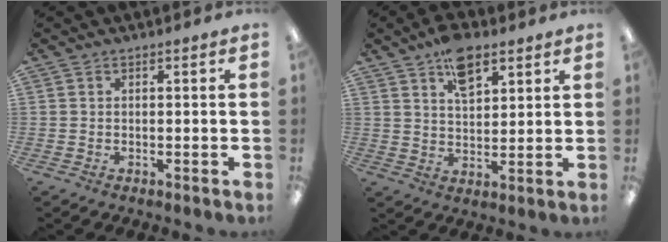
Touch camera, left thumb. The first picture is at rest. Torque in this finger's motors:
{"motor_torque": [1.07, 0.95, 0.58, -0.58, 0.04]}